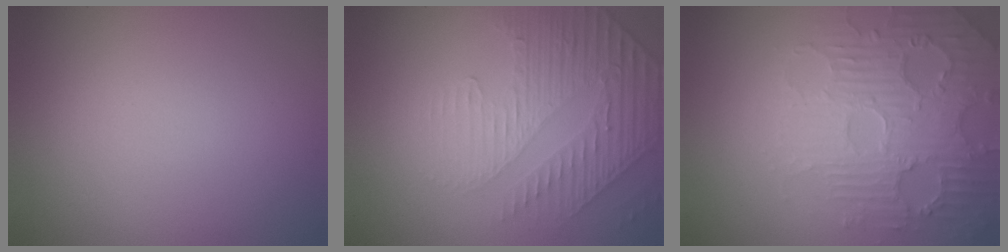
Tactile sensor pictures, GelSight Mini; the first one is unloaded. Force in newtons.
{"total": 4.8, "press": 3.3, "slide": 3.5}
{"total": 4.8, "press": 4.5, "slide": 1.5}